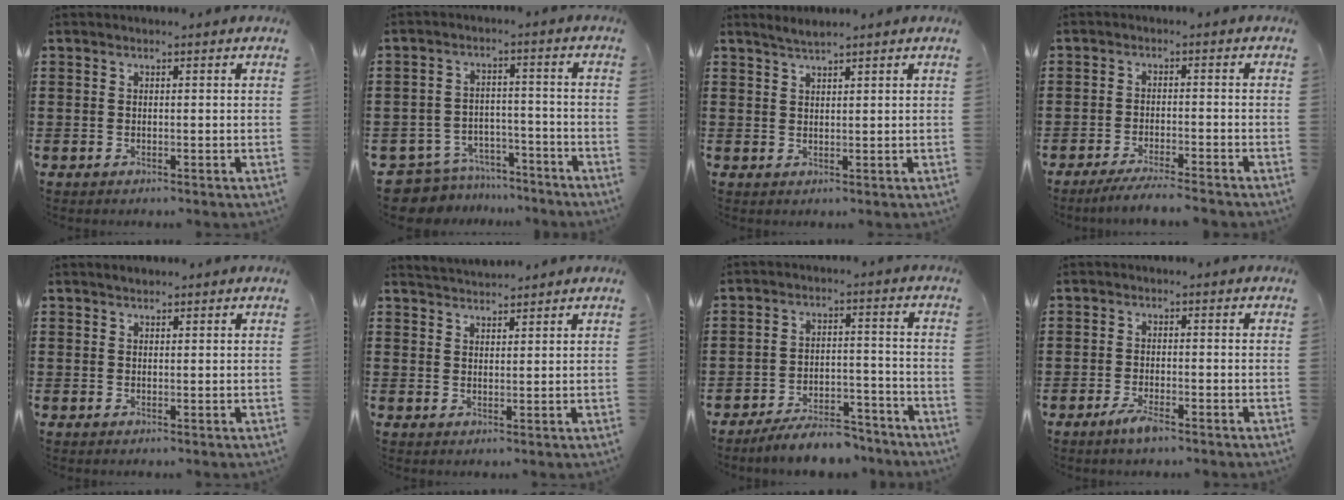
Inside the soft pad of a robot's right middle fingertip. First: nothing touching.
{"total": 6.4, "force": [-6.2, 1.1, 0.7], "torque": [-0.033, 0.008, -0.130]}
{"total": 1.4, "force": [1.3, -0.1, 0.5], "torque": [-0.013, 0.000, 0.025]}
{"total": 3.5, "force": [-3.3, -0.3, 1.2], "torque": [-0.028, -0.009, -0.065]}
{"total": 0.7, "force": [0.6, 0.3, 0.0], "torque": [-0.001, 0.000, 0.012]}
{"total": 2.3, "force": [2.3, 0.1, -0.3], "torque": [-0.003, -0.002, 0.045]}
{"total": 6.7, "force": [-6.2, 1.1, 2.1], "torque": [-0.035, 0.009, -0.117]}
{"total": 3.0, "force": [-1.9, 0.6, 2.2], "torque": [-0.050, -0.003, -0.039]}